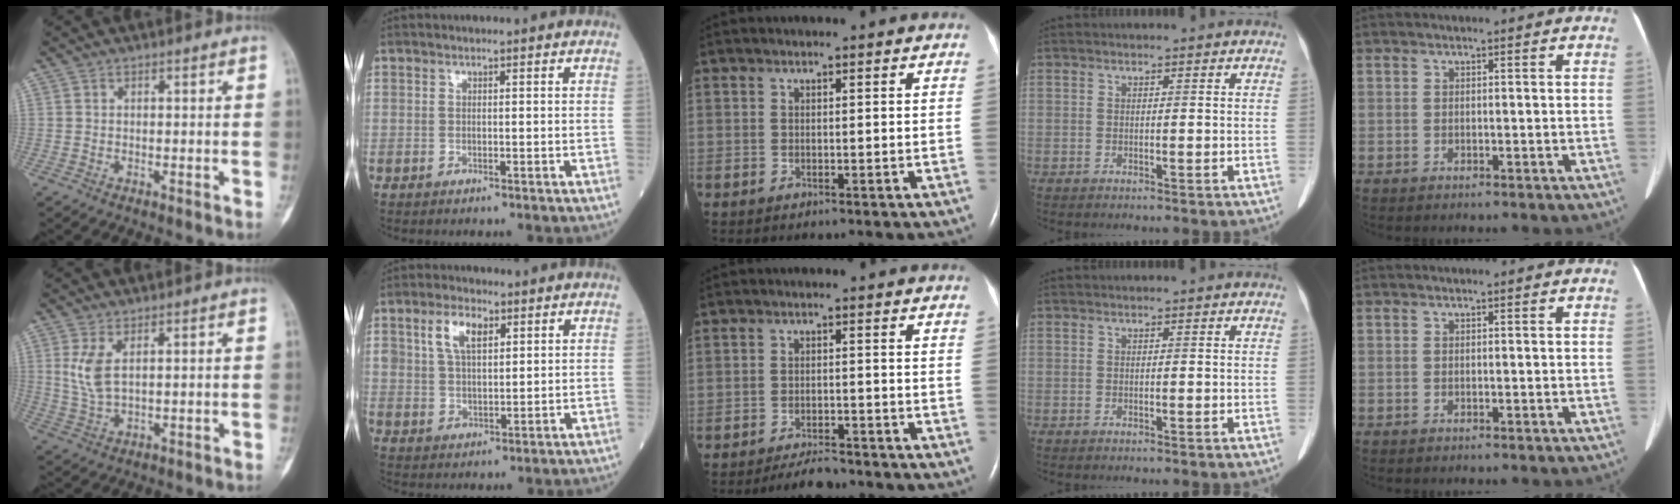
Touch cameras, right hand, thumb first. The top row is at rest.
{"thumb": {"total": 5.3, "force": [1.7, 2.3, 4.5], "torque": [-0.102, -0.008, 0.044]}, "index": {"total": 6.1, "force": [2.7, 3.0, 4.6], "torque": [-0.094, 0.011, 0.056]}, "middle": {"total": 4.0, "force": [-3.6, 1.0, 1.4], "torque": [-0.028, -0.007, -0.060]}}